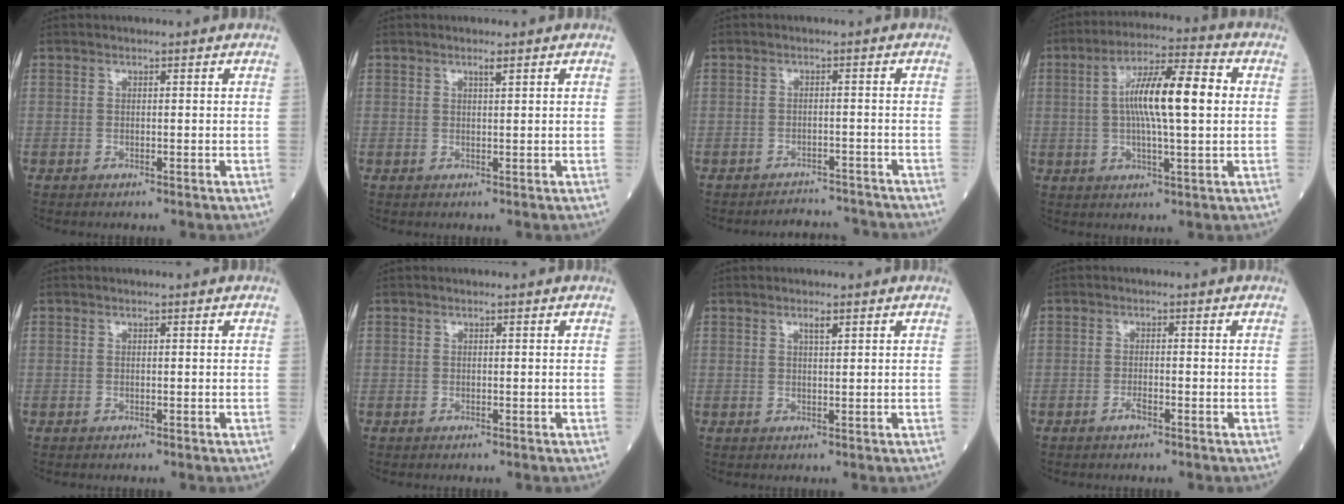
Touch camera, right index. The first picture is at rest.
{"total": 0.9, "force": [0.6, -0.1, 0.7], "torque": [-0.013, -0.001, 0.011]}
{"total": 5.7, "force": [-5.6, 0.8, -0.3], "torque": [0.010, 0.008, -0.074]}
{"total": 12.5, "force": [1.4, 1.8, 12.3], "torque": [-0.214, 0.022, 0.018]}
{"total": 0.0}
{"total": 0.0}
{"total": 1.3, "force": [0.8, 0.1, 1.0], "torque": [-0.020, -0.001, 0.014]}
{"total": 1.4, "force": [-0.9, 0.3, 1.1], "torque": [-0.022, 0.000, -0.016]}